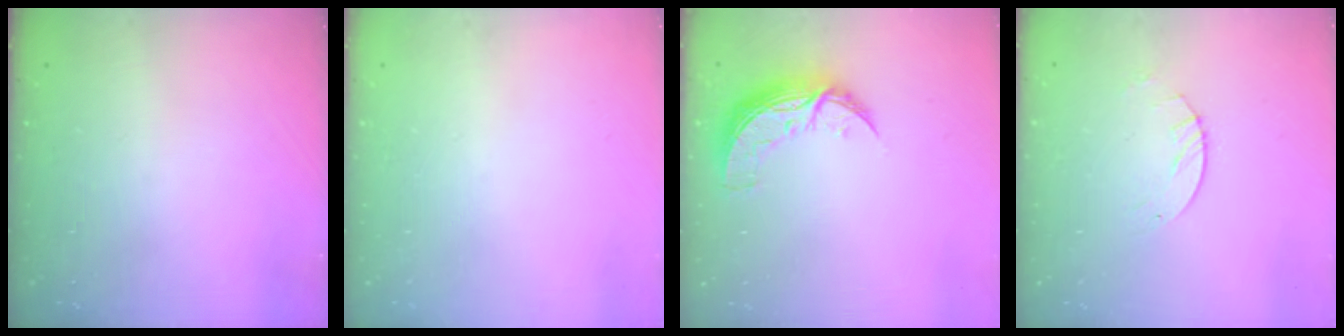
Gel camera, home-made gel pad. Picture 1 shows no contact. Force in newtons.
{"total": 0.0}
{"total": 9.3, "press": 9.3, "slide": 0.5}
{"total": 2.6, "press": 2.6, "slide": 0.3}